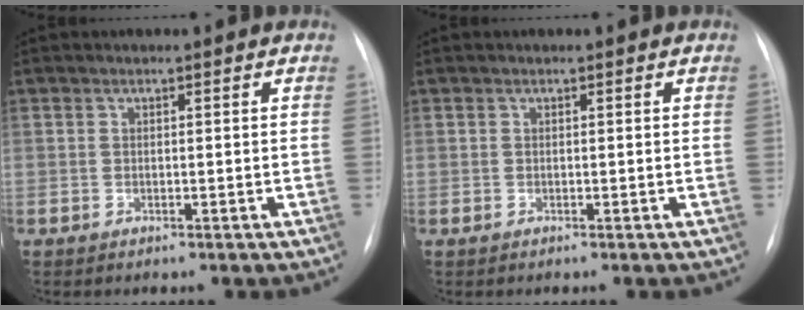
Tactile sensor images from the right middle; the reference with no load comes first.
{"total": 0.0}